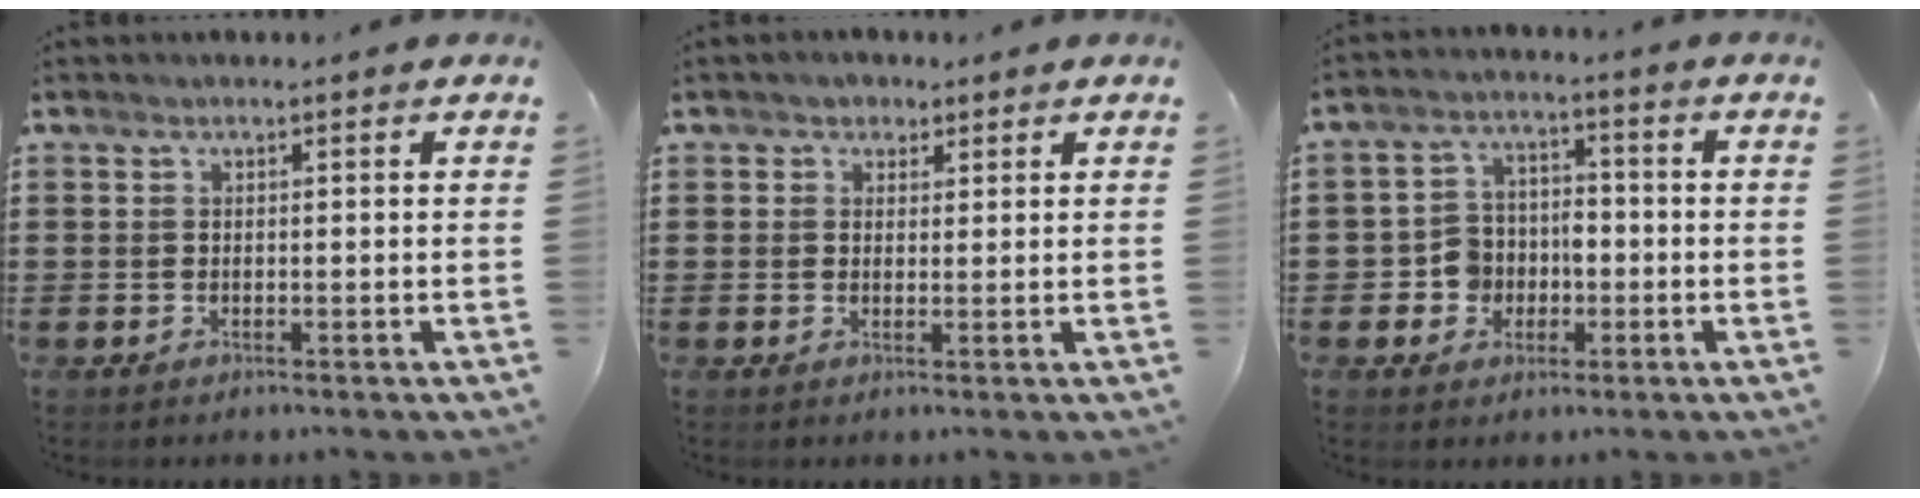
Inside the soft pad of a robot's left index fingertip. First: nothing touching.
{"total": 1.7, "force": [1.1, 1.3, 0.1], "torque": [-0.008, 0.007, 0.020]}
{"total": 5.3, "force": [-1.5, 4.7, 1.8], "torque": [-0.046, 0.014, -0.028]}